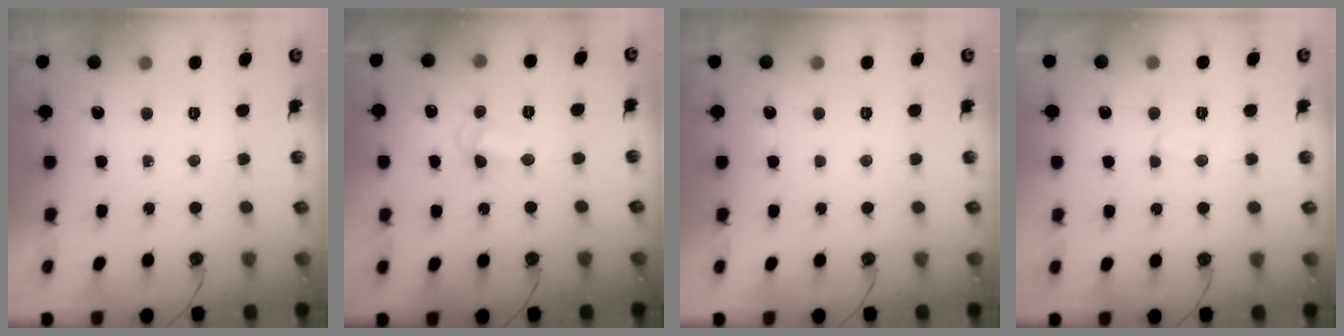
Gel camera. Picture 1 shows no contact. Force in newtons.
{"total": 3.7, "press": 3.6, "slide": 0.8}
{"total": 0.0}
{"total": 2.3, "press": 2.3, "slide": 0.3}